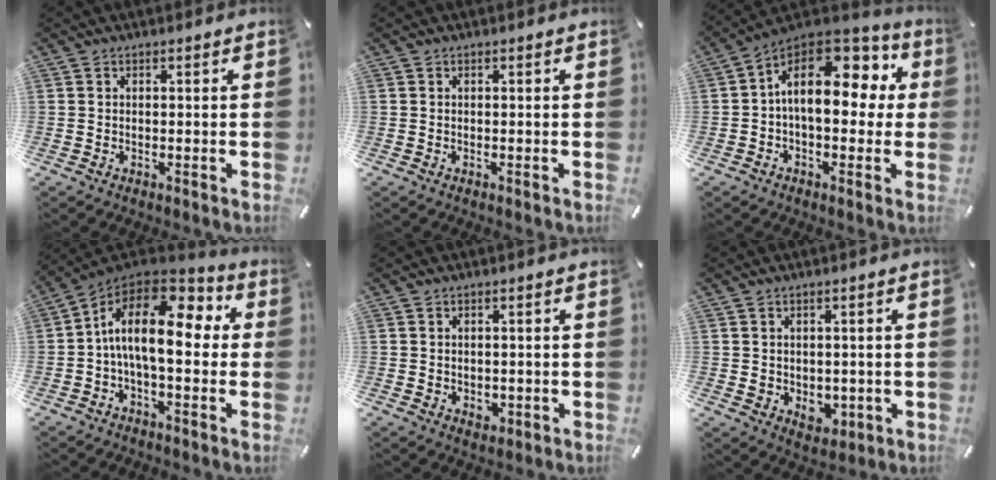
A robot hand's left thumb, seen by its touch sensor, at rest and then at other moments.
{"total": 0.0}
{"total": 16.4, "force": [4.2, 9.4, 12.8], "torque": [-0.208, -0.013, 0.073]}
{"total": 17.4, "force": [2.2, 8.1, 15.2], "torque": [-0.282, -0.015, 0.033]}
{"total": 1.7, "force": [0.1, 1.6, 0.6], "torque": [-0.003, 0.000, -0.001]}
{"total": 4.4, "force": [0.5, 4.0, 1.7], "torque": [-0.010, 0.000, 0.012]}